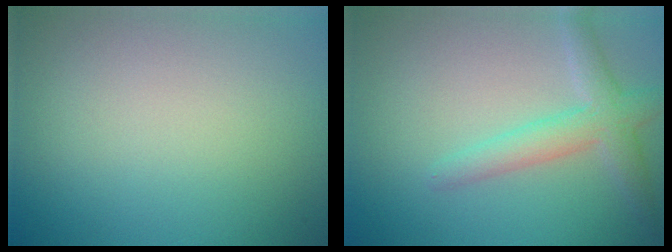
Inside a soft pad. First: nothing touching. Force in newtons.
{"total": 3.3, "press": 3.3, "slide": 0.2}